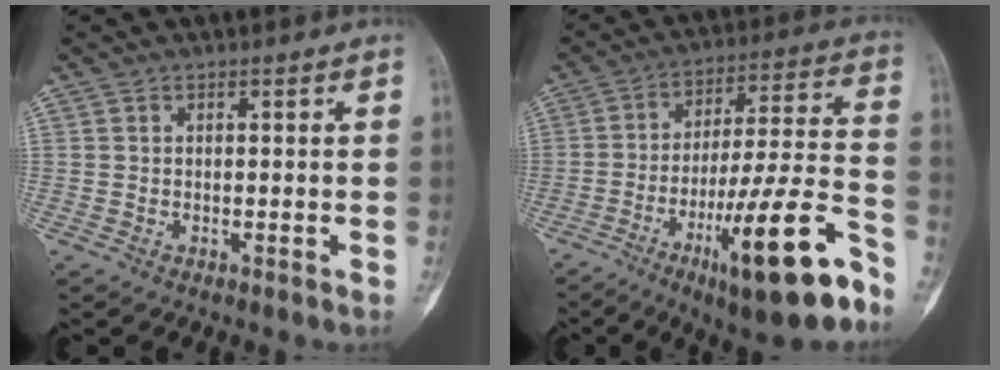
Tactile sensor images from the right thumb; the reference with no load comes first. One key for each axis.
{"total": 21.5, "fx": -11.5, "fy": 3.5, "fz": 17.8, "tx": -0.281, "ty": 0.057, "tz": -0.178}